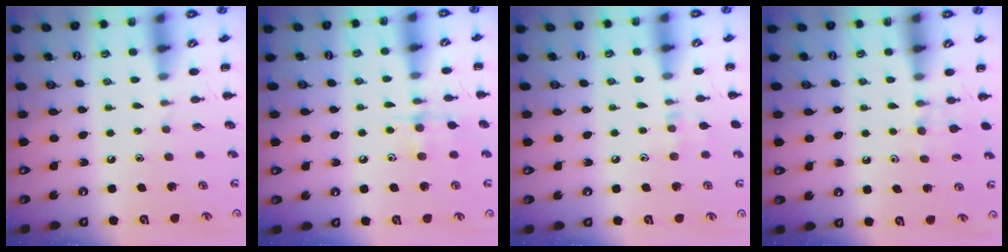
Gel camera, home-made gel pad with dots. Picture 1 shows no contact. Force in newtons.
{"total": 9.0, "press": 9.0, "slide": 0.6}
{"total": 6.5, "press": 6.4, "slide": 1.5}
{"total": 5.7, "press": 5.5, "slide": 1.7}